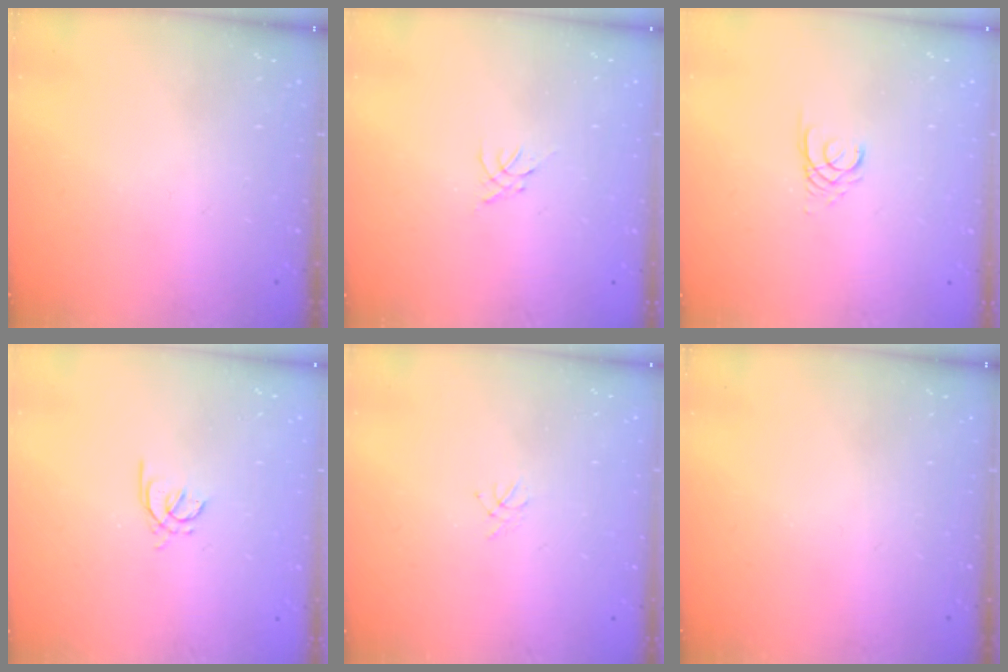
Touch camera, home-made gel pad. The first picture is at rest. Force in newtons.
{"total": 0.0}
{"total": 2.6, "press": 2.6, "slide": 0.3}
{"total": 2.8, "press": 2.7, "slide": 0.8}
{"total": 1.5, "press": 1.4, "slide": 0.4}
{"total": 0.0}